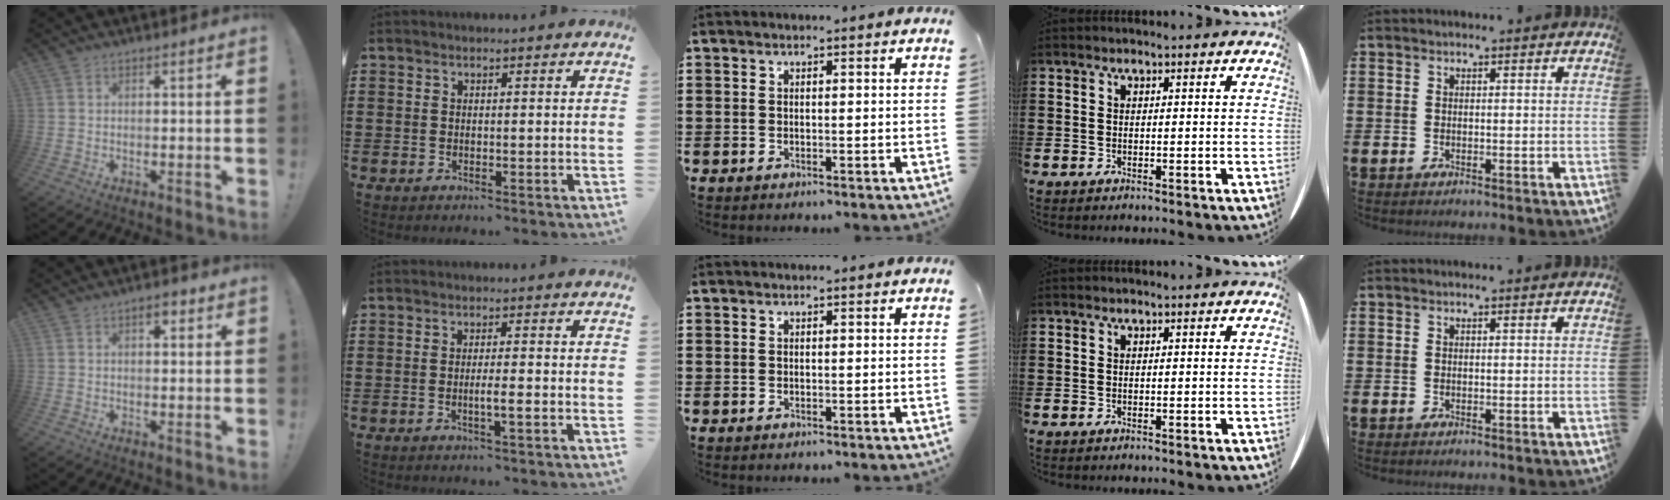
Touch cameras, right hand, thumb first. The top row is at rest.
{"thumb": {"total": 2.7, "force": [1.1, 1.4, 2.0], "torque": [-0.019, -0.001, 0.013]}, "index": {"total": 2.5, "force": [-0.8, 0.0, 2.4], "torque": [-0.041, -0.003, -0.017]}}